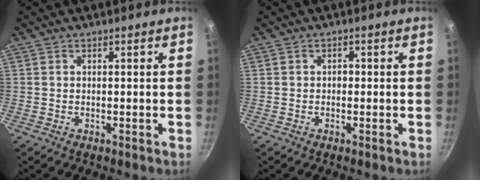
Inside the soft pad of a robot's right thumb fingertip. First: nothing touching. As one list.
[{"total": 1.1, "force": [-0.2, 0.9, 0.6], "torque": [-0.007, 0.006, -0.005]}]